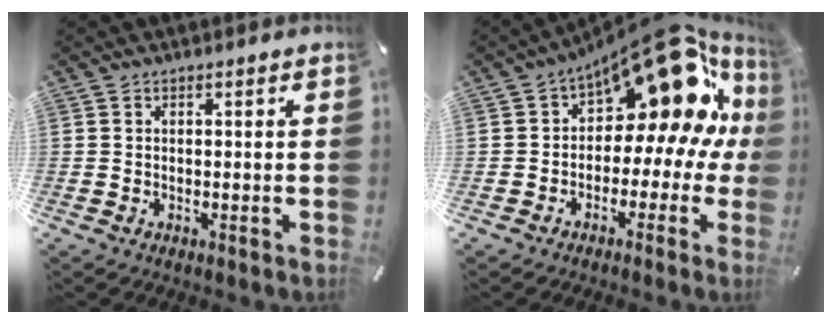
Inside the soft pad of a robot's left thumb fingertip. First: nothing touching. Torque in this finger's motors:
{"motor_torque": [0.44, 1.73, 1.29, 0.60, 0.19]}